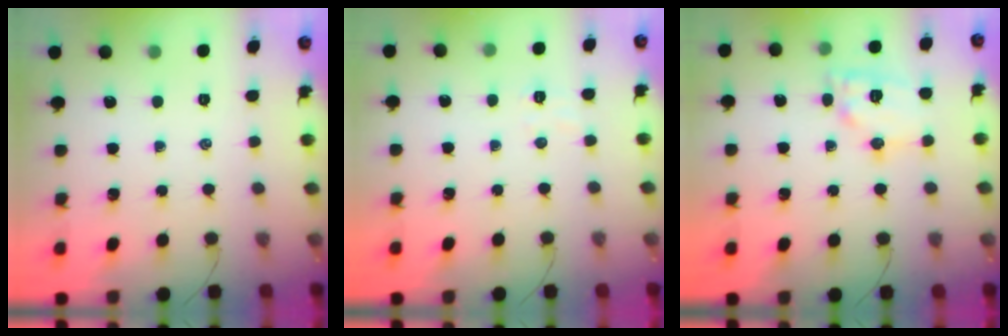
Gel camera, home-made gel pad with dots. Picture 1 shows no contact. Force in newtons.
{"total": 3.9, "press": 3.8, "slide": 1.1}
{"total": 11.3, "press": 11.3, "slide": 0.7}